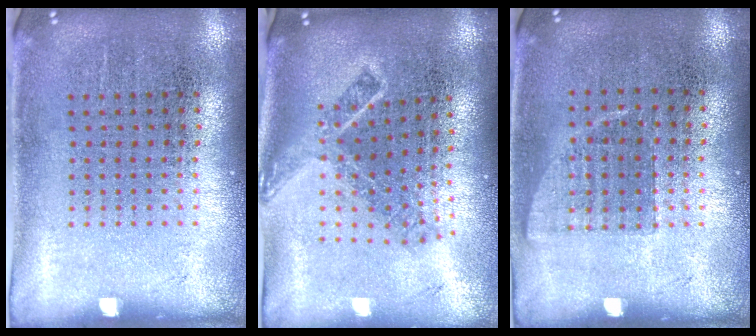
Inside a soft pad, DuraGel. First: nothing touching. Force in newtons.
{"total": 2.0, "press": 1.4, "slide": 1.4}
{"total": 0.7, "press": 0.7, "slide": 0.3}